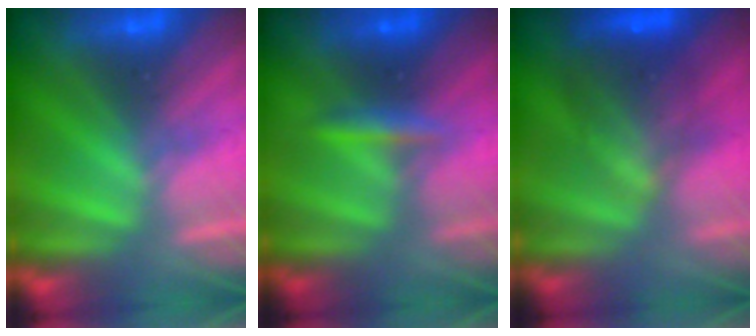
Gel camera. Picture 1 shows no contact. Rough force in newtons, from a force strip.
{"total": 2.4}
{"total": 7.3}